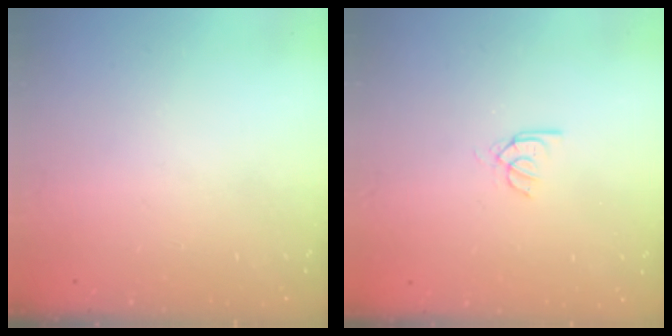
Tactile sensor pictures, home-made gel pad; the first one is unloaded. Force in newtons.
{"total": 2.6, "press": 2.6, "slide": 0.2}